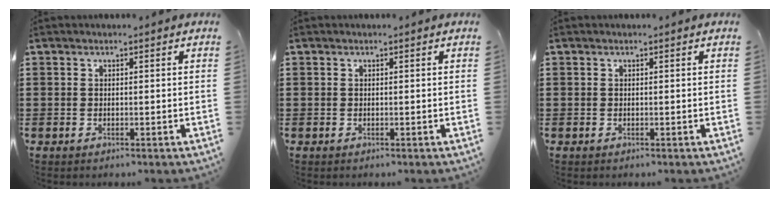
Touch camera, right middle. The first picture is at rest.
{"total": 0.0}
{"total": 0.0}